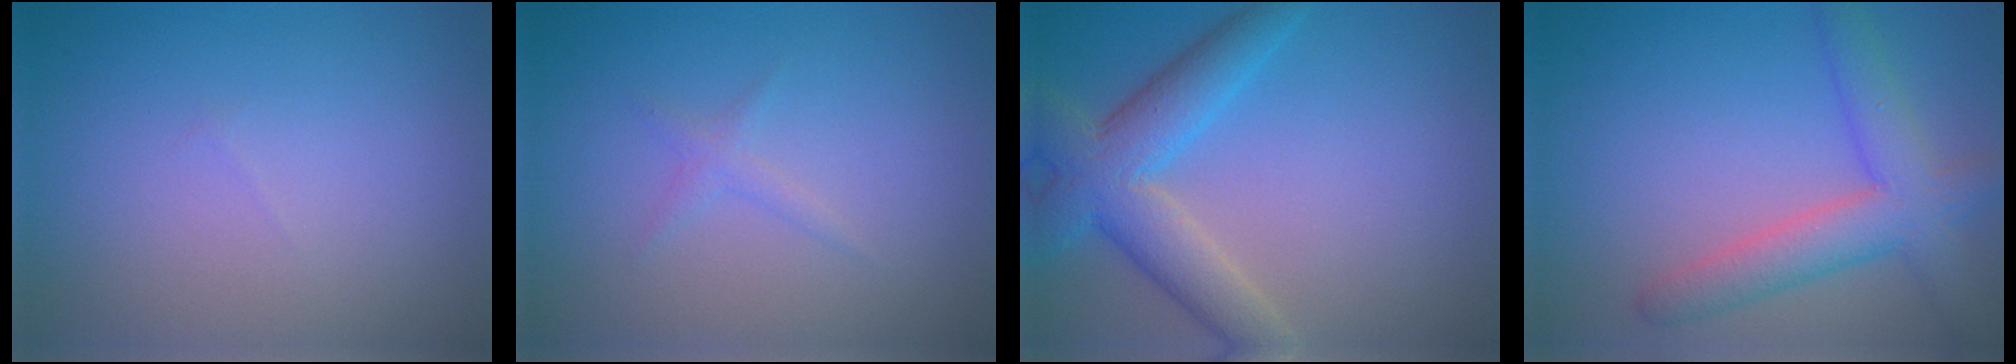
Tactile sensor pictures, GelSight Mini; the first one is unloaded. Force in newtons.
{"total": 1.0, "press": 1.0, "slide": 0.1}
{"total": 6.0, "press": 6.0, "slide": 0.3}
{"total": 5.3, "press": 5.3, "slide": 0.2}